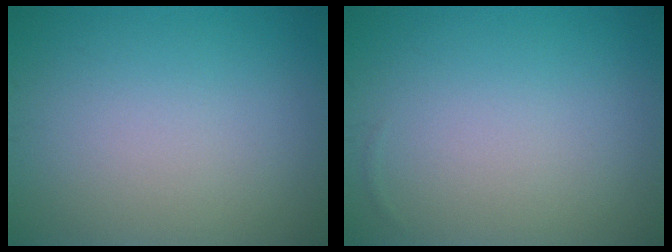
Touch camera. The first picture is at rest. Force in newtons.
{"total": 0.0}